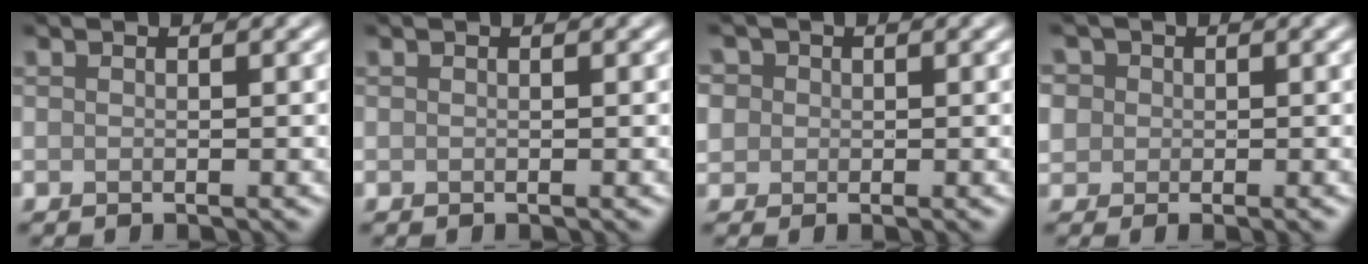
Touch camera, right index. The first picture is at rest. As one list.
[{"total": 0.0}, {"total": 2.8, "force": [0.6, 2.5, 1.1], "torque": [-0.029, 0.020, 0.001]}, {"total": 3.6, "force": [0.1, 3.1, 1.8], "torque": [-0.040, 0.010, 0.000]}]